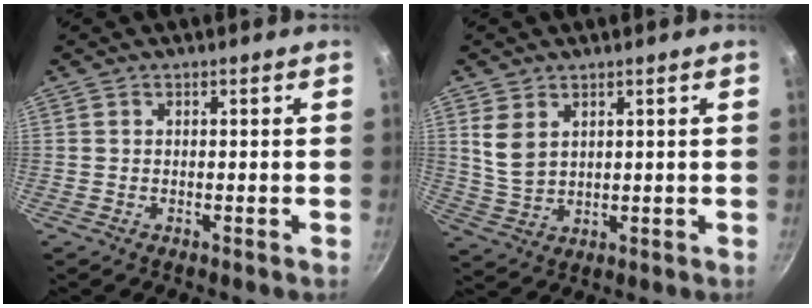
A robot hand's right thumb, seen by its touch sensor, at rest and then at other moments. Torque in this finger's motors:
{"motor_torque": [0.05, 0.04, 0.03, 0.00, 0.04]}